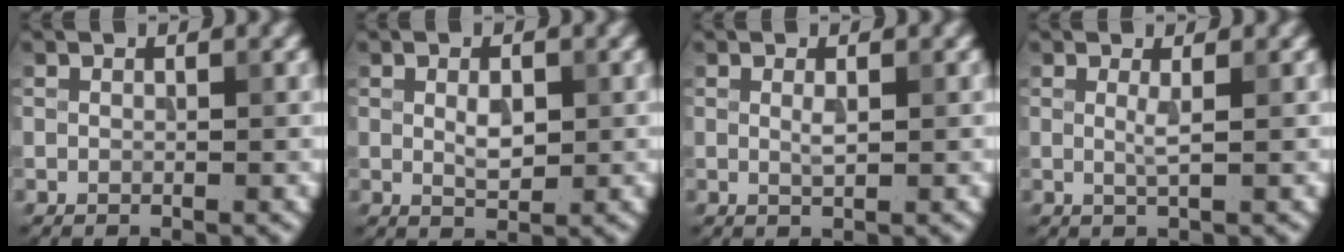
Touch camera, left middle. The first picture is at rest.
{"total": 2.1, "force": [0.3, 1.0, 1.8], "torque": [-0.035, -0.001, 0.008]}
{"total": 1.0, "force": [0.2, 0.2, 0.9], "torque": [-0.017, 0.001, 0.003]}
{"total": 1.2, "force": [0.2, 0.2, 1.1], "torque": [-0.022, -0.003, 0.001]}